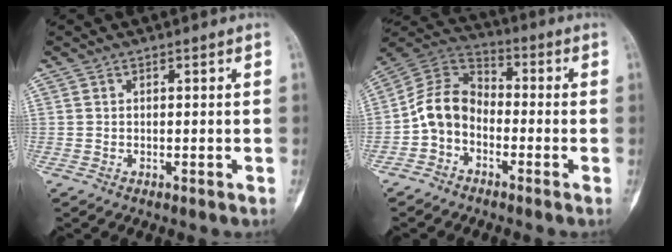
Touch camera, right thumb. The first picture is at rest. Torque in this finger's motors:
{"motor_torque": [0.06, 0.06, 0.62, -0.62, 0.08]}